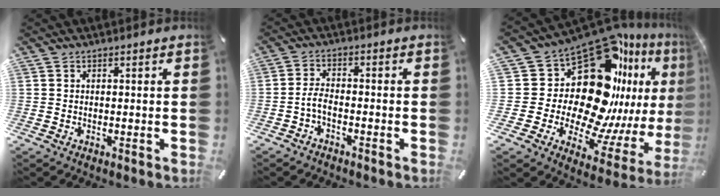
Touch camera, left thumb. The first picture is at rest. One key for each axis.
{"total": 3.6, "fx": -2.1, "fy": 1.4, "fz": 2.5, "tx": -0.063, "ty": 0.005, "tz": -0.044}
{"total": 28.5, "fx": 11.3, "fy": 16.8, "fz": 20.1, "tx": -0.346, "ty": -0.138, "tz": 0.218}